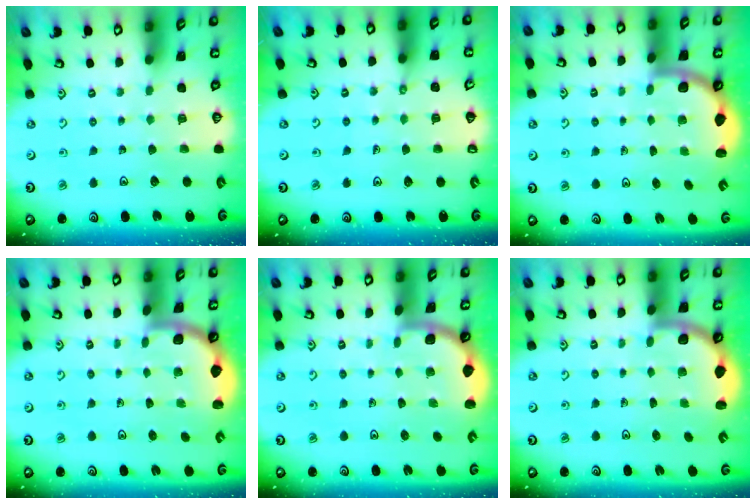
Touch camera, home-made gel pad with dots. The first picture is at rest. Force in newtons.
{"total": 1.3, "press": 1.2, "slide": 0.3}
{"total": 2.6, "press": 2.6, "slide": 0.3}
{"total": 1.6, "press": 1.6, "slide": 0.1}
{"total": 1.9, "press": 1.9, "slide": 0.0}
{"total": 2.6, "press": 2.6, "slide": 0.3}